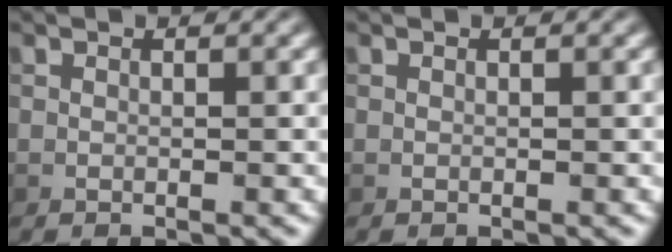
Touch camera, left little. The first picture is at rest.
{"total": 0.0}